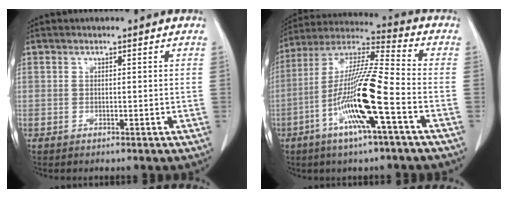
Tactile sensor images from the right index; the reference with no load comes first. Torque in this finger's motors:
{"motor_torque": [2.14, 0.00, 0.46, 0.21]}